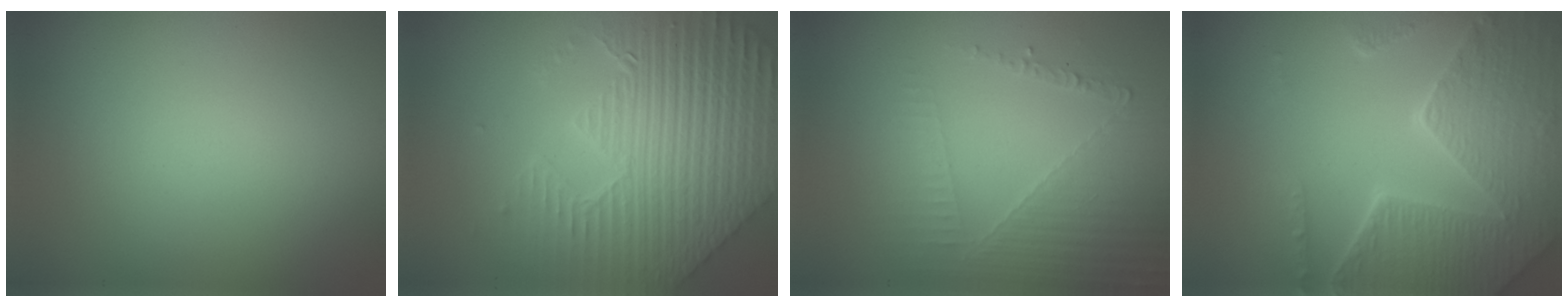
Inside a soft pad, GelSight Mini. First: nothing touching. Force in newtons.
{"total": 8.6, "press": 6.5, "slide": 5.6}
{"total": 3.5, "press": 3.3, "slide": 1.2}
{"total": 8.2, "press": 5.9, "slide": 5.7}